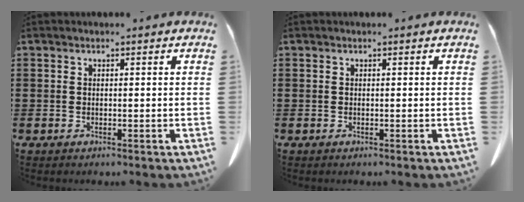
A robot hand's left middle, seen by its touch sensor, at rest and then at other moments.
{"total": 0.0}